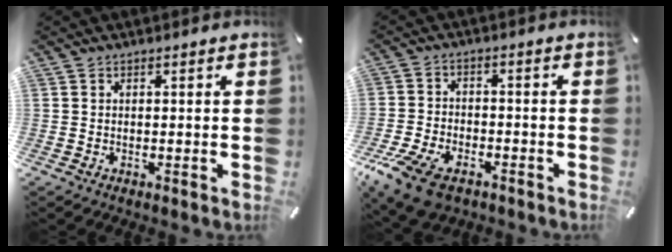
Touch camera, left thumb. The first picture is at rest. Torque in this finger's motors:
{"motor_torque": [-0.35, 2.42, 0.82, 0.57, 0.20]}